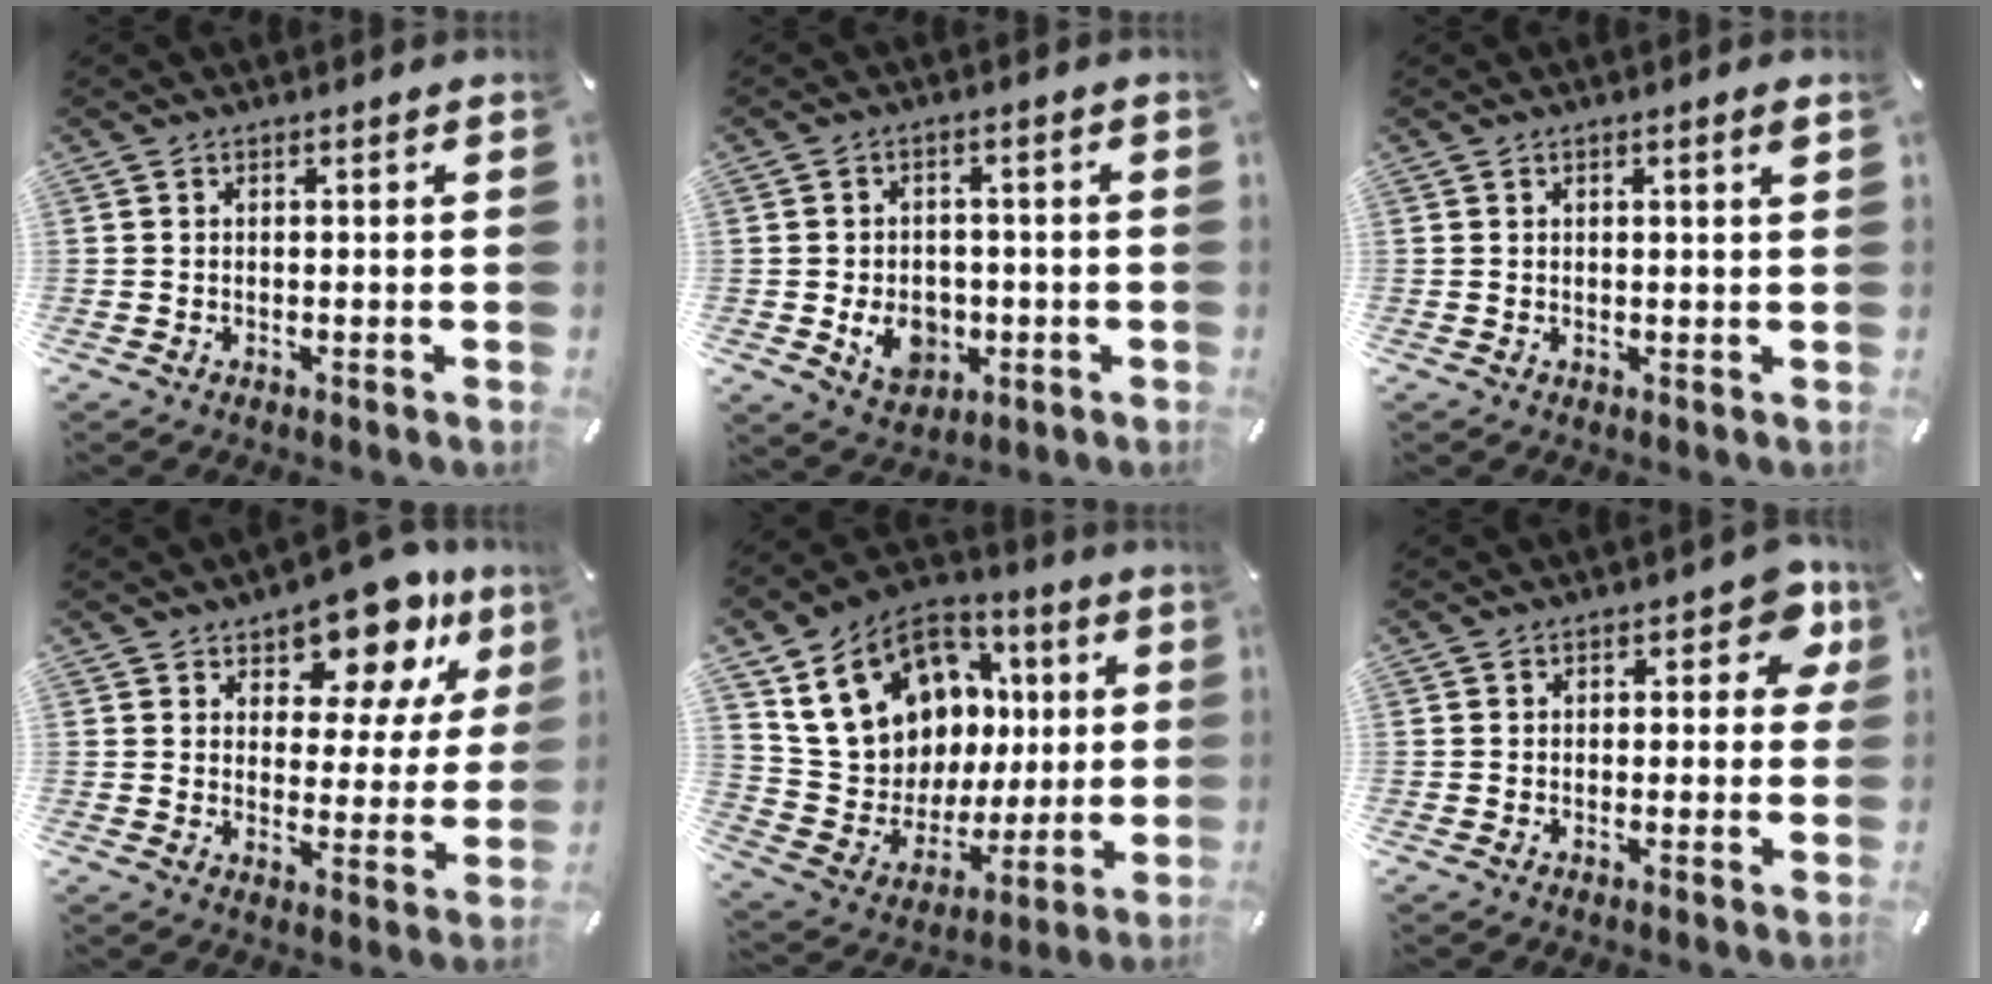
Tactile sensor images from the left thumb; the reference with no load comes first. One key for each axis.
{"total": 8.2, "fx": -1.9, "fy": 6.5, "fz": 4.6, "tx": -0.081, "ty": 0.009, "tz": -0.029}
{"total": 1.5, "fx": 0.7, "fy": 0.2, "fz": 1.3, "tx": -0.026, "ty": 0.002, "tz": 0.011}
{"total": 14.1, "fx": 10.9, "fy": 6.5, "fz": 6.2, "tx": -0.096, "ty": -0.075, "tz": 0.189}
{"total": 19.0, "fx": 7.0, "fy": 15.6, "fz": 8.2, "tx": -0.151, "ty": -0.030, "tz": 0.156}
{"total": 6.7, "fx": 2.4, "fy": 4.0, "fz": 4.9, "tx": -0.050, "ty": -0.004, "tz": 0.036}